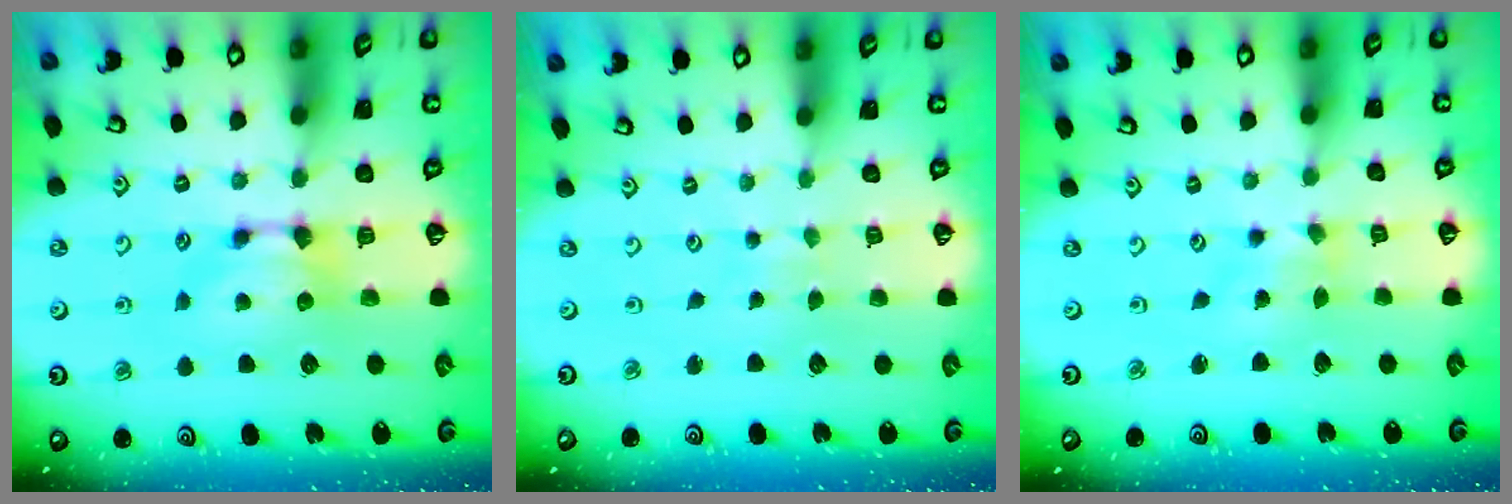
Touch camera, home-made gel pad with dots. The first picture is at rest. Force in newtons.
{"total": 4.8, "press": 4.8, "slide": 0.2}
{"total": 2.3, "press": 2.1, "slide": 0.9}